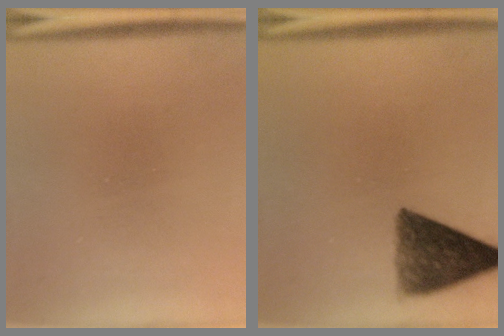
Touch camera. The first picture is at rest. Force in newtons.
{"total": 8.9}